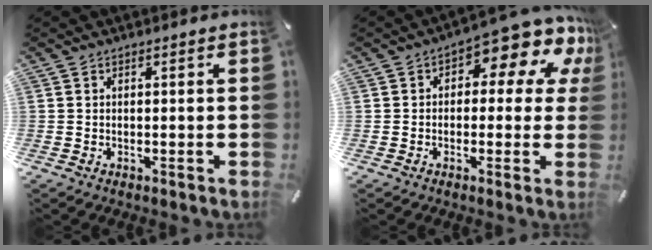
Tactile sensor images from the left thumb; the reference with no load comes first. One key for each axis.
{"total": 11.4, "fx": 6.4, "fy": 4.5, "fz": 8.3, "tx": -0.108, "ty": -0.060, "tz": 0.104}